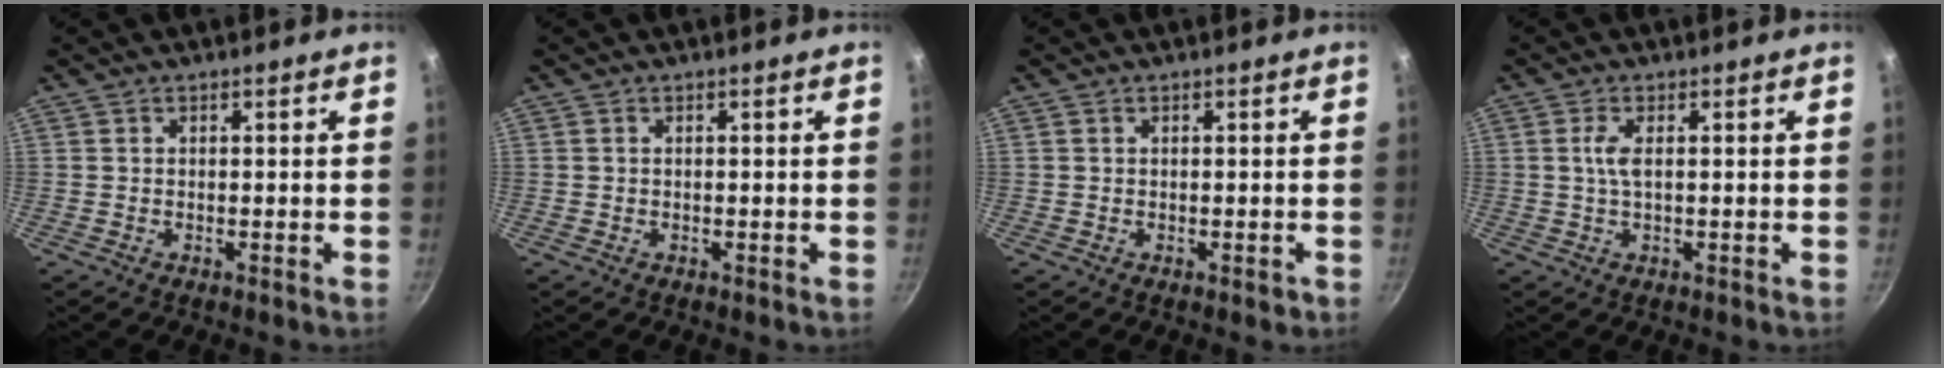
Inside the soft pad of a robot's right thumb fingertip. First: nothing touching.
{"total": 0.0}
{"total": 1.0, "force": [-0.2, 0.7, 0.7], "torque": [-0.004, 0.003, -0.002]}
{"total": 2.7, "force": [0.3, 0.8, 2.6], "torque": [-0.062, 0.003, 0.008]}